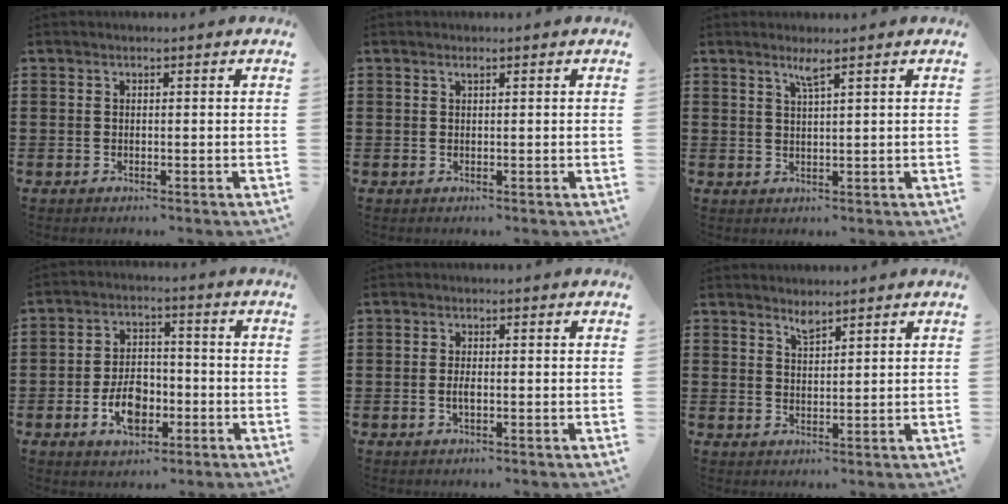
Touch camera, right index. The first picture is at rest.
{"total": 0.5, "force": [0.3, 0.0, 0.4], "torque": [-0.009, 0.000, 0.006]}
{"total": 2.2, "force": [1.5, -0.3, 1.6], "torque": [-0.033, -0.003, 0.026]}
{"total": 7.0, "force": [-2.5, 4.2, 5.0], "torque": [-0.083, 0.002, -0.047]}
{"total": 1.6, "force": [-0.3, 0.5, 1.5], "torque": [-0.028, 0.001, -0.006]}
{"total": 1.9, "force": [1.8, 0.2, 0.6], "torque": [-0.015, 0.001, 0.033]}